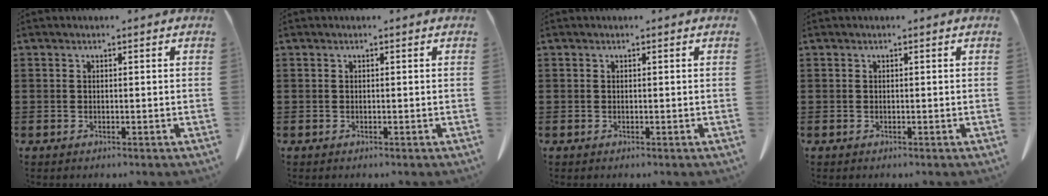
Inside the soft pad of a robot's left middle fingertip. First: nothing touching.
{"total": 0.0}
{"total": 0.0}
{"total": 0.0}